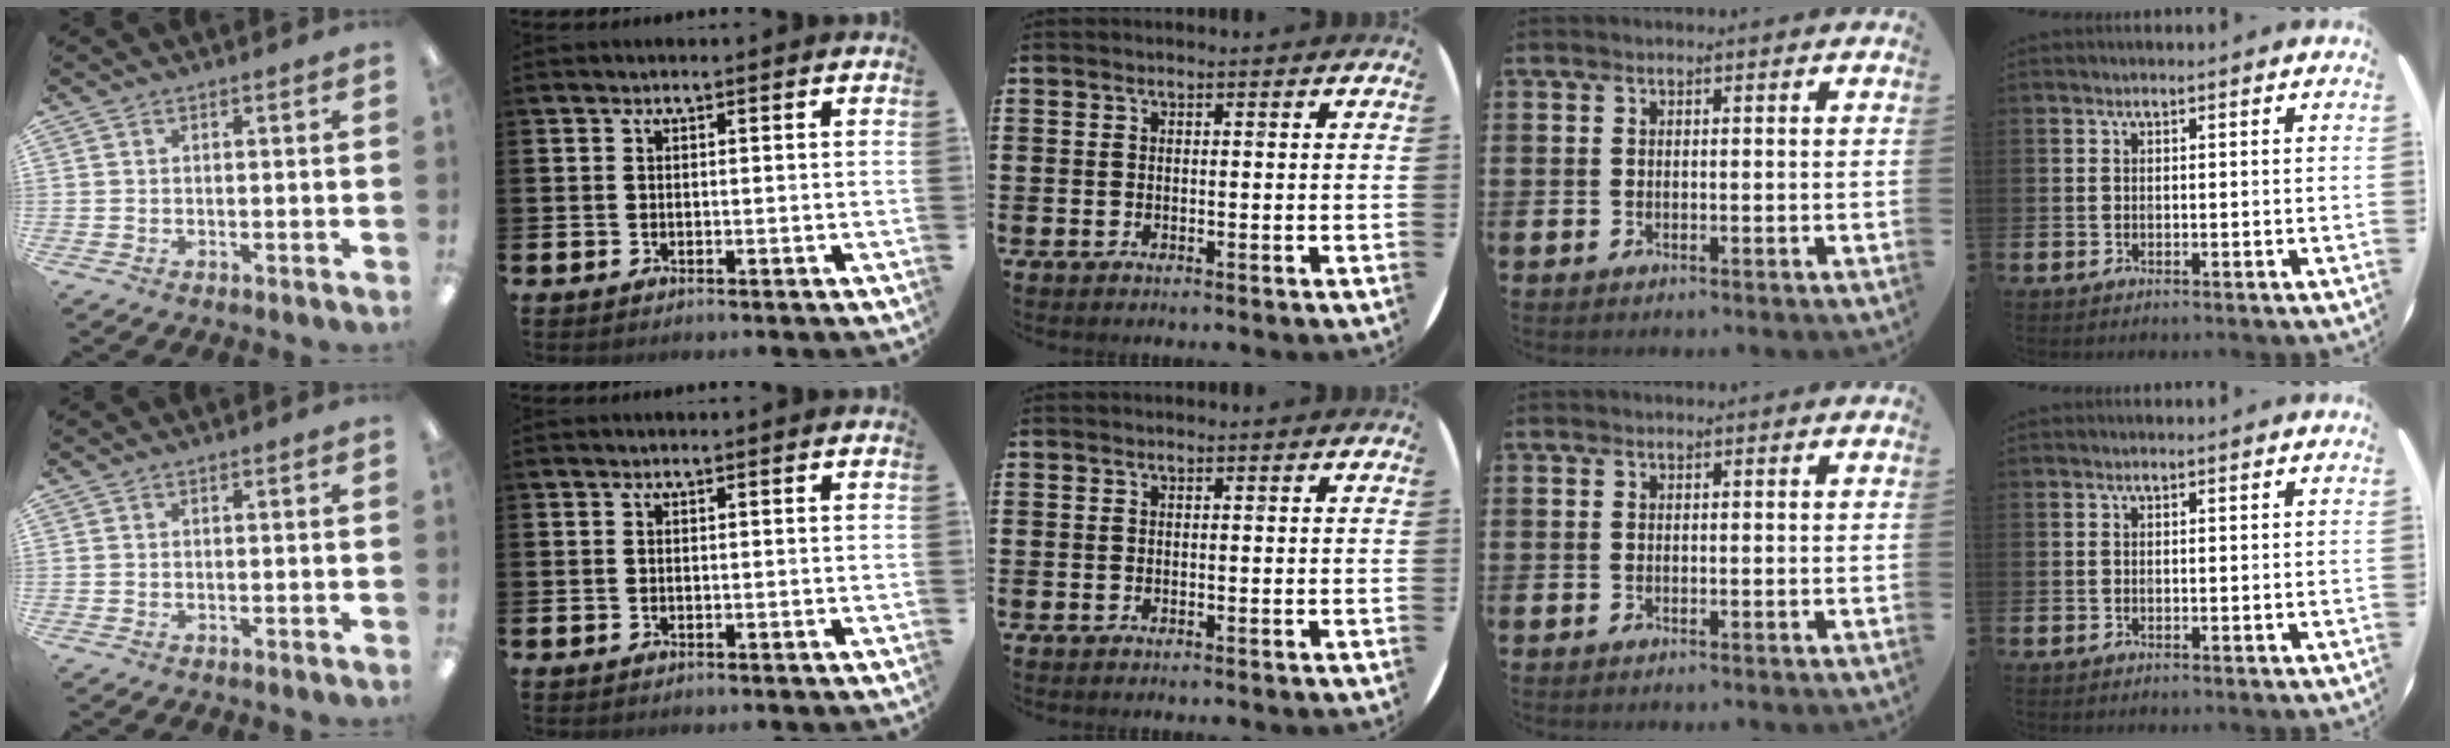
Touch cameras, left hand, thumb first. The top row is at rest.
{}